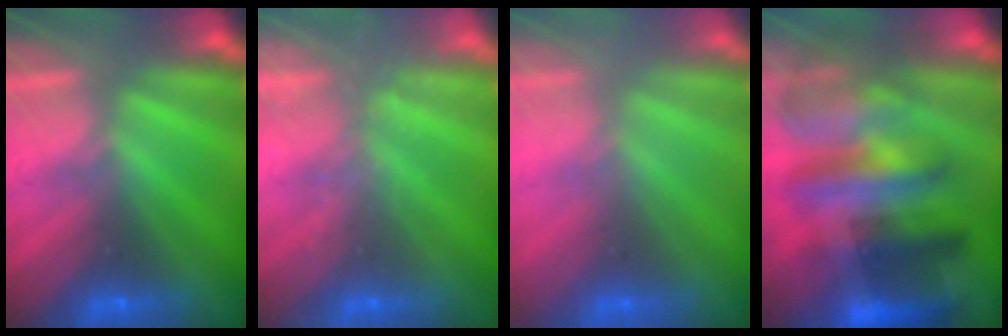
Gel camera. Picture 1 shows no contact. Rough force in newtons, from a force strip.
{"total": 1.6}
{"total": 2.9}
{"total": 10.8}